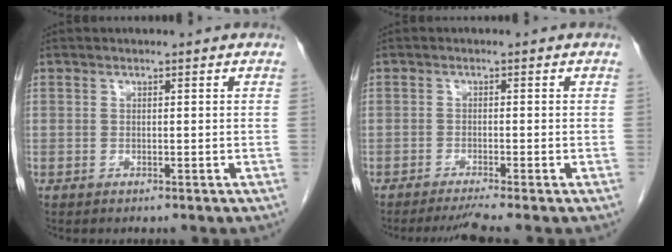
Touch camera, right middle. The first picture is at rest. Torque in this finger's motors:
{"motor_torque": [0.03, -0.02, 0.00, 0.00]}